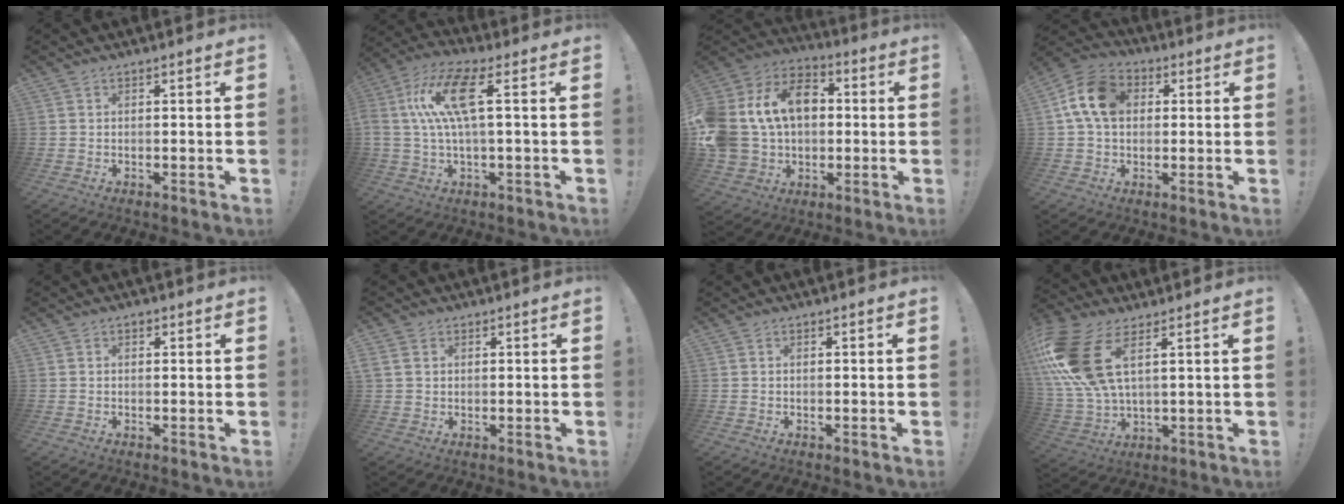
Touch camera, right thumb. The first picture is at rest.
{"total": 14.7, "force": [3.2, 4.5, 13.6], "torque": [-0.272, 0.000, 0.047]}
{"total": 21.5, "force": [4.2, 16.4, 13.2], "torque": [-0.260, 0.002, 0.095]}
{"total": 13.2, "force": [2.7, 9.7, 8.5], "torque": [-0.152, 0.011, 0.056]}
{"total": 0.6, "force": [0.2, 0.5, 0.3], "torque": [-0.002, 0.001, 0.002]}
{"total": 3.6, "force": [1.4, 3.0, 1.6], "torque": [-0.024, 0.002, 0.028]}
{"total": 0.0}
{"total": 18.3, "force": [7.6, 8.9, 14.0], "torque": [-0.285, -0.032, 0.139]}